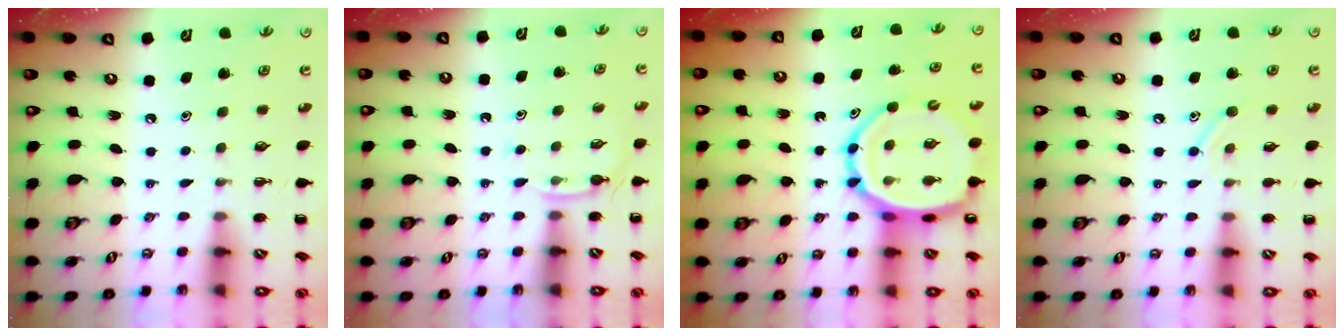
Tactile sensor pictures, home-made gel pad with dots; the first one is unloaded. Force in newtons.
{"total": 4.8, "press": 4.6, "slide": 1.4}
{"total": 13.1, "press": 12.6, "slide": 3.5}
{"total": 7.5, "press": 7.4, "slide": 1.4}